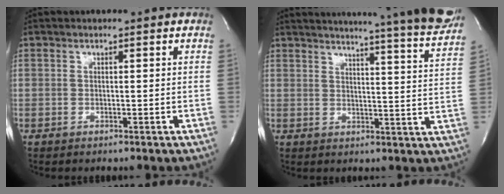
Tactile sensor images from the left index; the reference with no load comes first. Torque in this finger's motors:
{"motor_torque": [0.26, -0.32, 0.53, 0.10]}